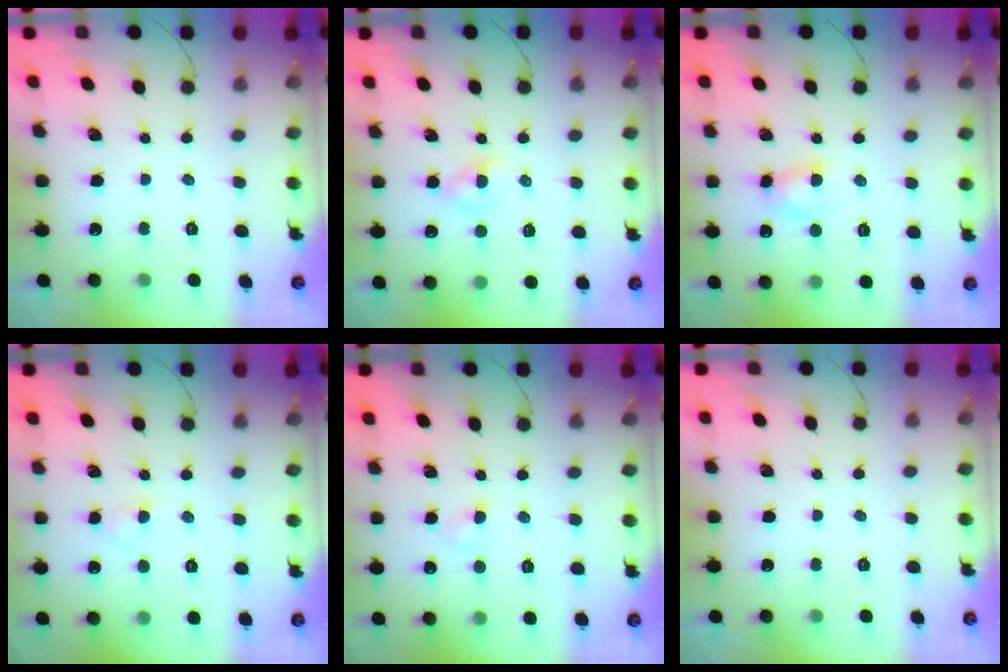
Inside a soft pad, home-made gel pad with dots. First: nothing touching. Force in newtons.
{"total": 2.2, "press": 2.0, "slide": 1.0}
{"total": 3.8, "press": 3.7, "slide": 0.6}
{"total": 1.8, "press": 1.5, "slide": 0.9}
{"total": 1.9, "press": 1.6, "slide": 1.0}
{"total": 0.0}